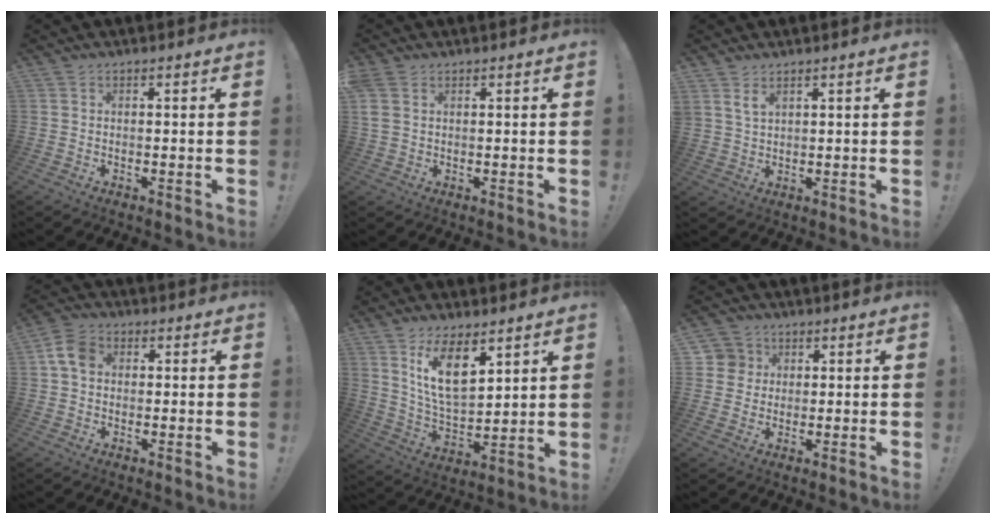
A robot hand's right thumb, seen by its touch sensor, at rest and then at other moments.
{"total": 3.7, "force": [1.7, 2.5, 2.1], "torque": [-0.054, 0.003, 0.034]}
{"total": 3.6, "force": [2.7, 1.7, 1.8], "torque": [-0.027, -0.017, 0.049]}
{"total": 7.2, "force": [1.3, 5.2, 4.8], "torque": [-0.091, 0.015, 0.029]}
{"total": 12.9, "force": [7.4, 5.9, 8.8], "torque": [-0.162, -0.040, 0.138]}
{"total": 5.2, "force": [1.3, 4.9, 0.7], "torque": [-0.014, -0.005, 0.027]}